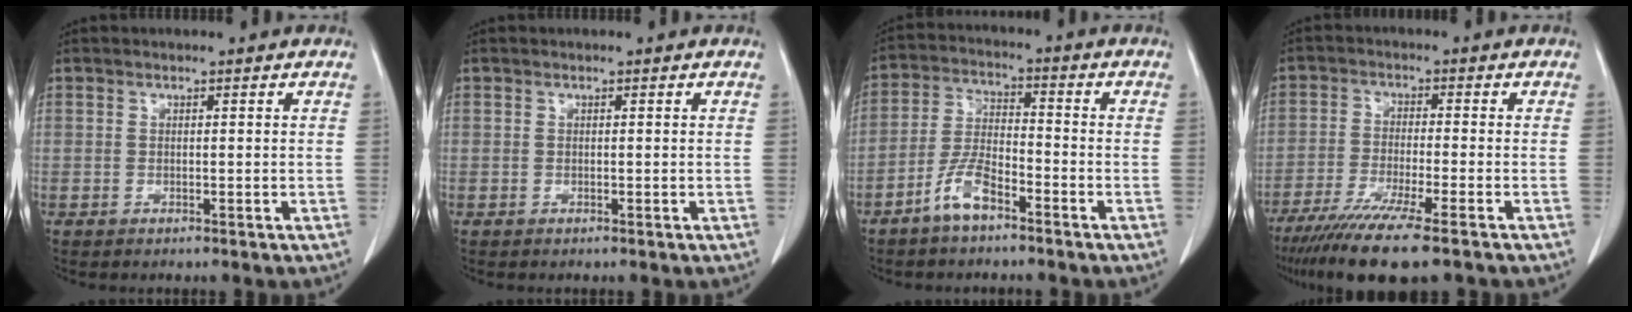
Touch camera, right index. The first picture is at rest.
{"total": 0.0}
{"total": 6.6, "force": [-4.5, 1.8, 4.6], "torque": [-0.100, 0.001, -0.090]}
{"total": 12.2, "force": [-9.0, 0.2, 8.1], "torque": [-0.136, -0.035, -0.147]}